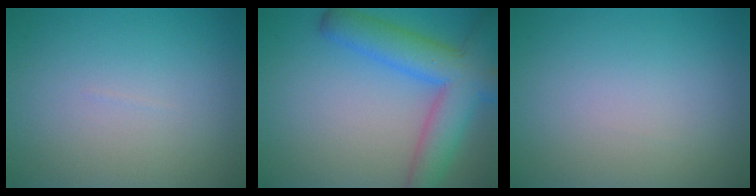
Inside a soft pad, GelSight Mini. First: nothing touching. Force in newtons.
{"total": 7.7, "press": 7.7, "slide": 0.3}
{"total": 0.0}